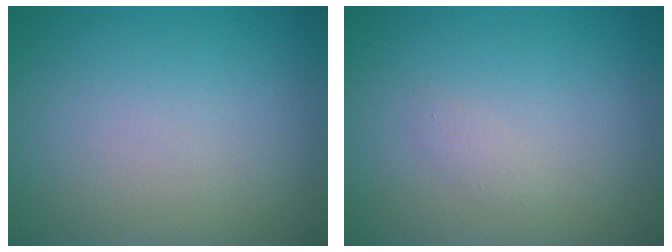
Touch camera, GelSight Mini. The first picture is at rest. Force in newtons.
{"total": 0.6, "press": 0.6, "slide": 0.1}